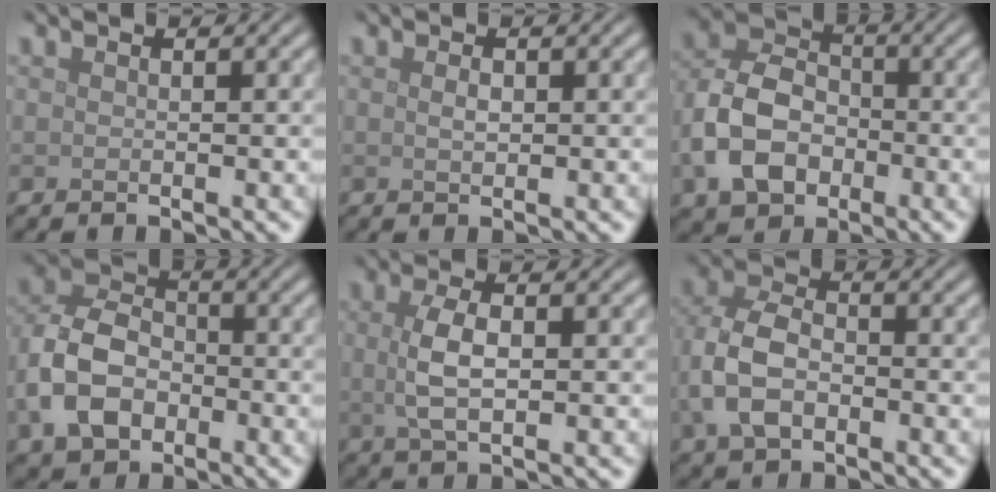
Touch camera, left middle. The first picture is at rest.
{"total": 0.9, "force": [0.2, 0.5, 0.7], "torque": [-0.017, 0.000, 0.004]}
{"total": 7.4, "force": [-2.0, 5.6, 4.5], "torque": [-0.098, 0.001, -0.047]}
{"total": 7.6, "force": [-2.0, 5.7, 4.6], "torque": [-0.106, -0.001, -0.047]}
{"total": 3.5, "force": [0.3, 1.4, 3.2], "torque": [-0.073, 0.000, 0.005]}
{"total": 6.0, "force": [-1.4, 4.1, 4.2], "torque": [-0.104, 0.005, -0.036]}